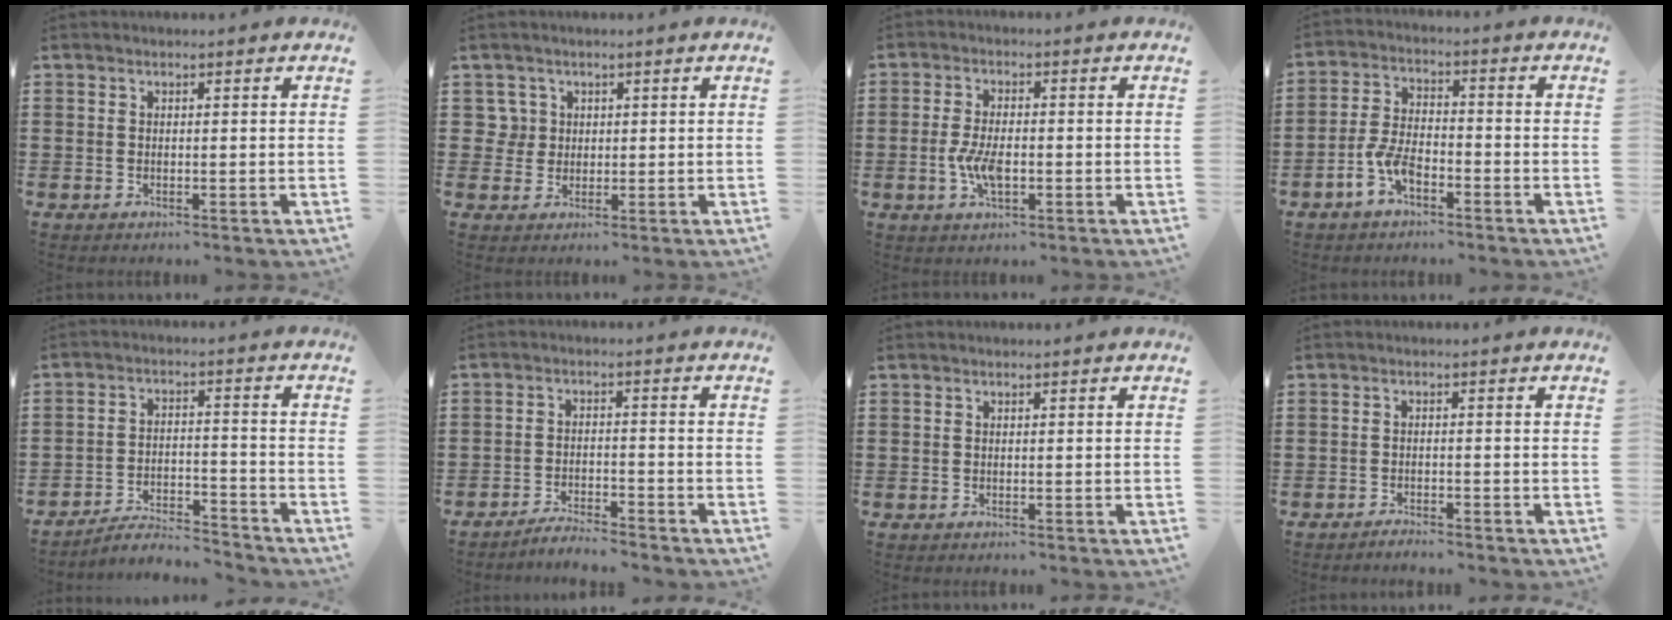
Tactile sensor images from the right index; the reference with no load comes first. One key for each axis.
{"total": 3.1, "fx": 0.8, "fy": 2.9, "fz": 0.5, "tx": -0.025, "ty": 0.011, "tz": 0.014}
{"total": 5.2, "fx": -1.1, "fy": 2.2, "fz": 4.5, "tx": -0.099, "ty": -0.002, "tz": -0.023}
{"total": 5.8, "fx": -3.1, "fy": 2.6, "fz": 4.1, "tx": -0.105, "ty": -0.001, "tz": -0.066}
{"total": 5.0, "fx": -4.8, "fy": 0.2, "fz": 1.2, "tx": -0.031, "ty": 0.000, "tz": -0.098}
{"total": 3.2, "fx": -3.2, "fy": -0.1, "fz": 0.3, "tx": -0.011, "ty": 0.002, "tz": -0.065}
{"total": 0.0}
{"total": 1.4, "fx": -1.4, "fy": -0.1, "fz": 0.1, "tx": -0.004, "ty": 0.001, "tz": -0.028}